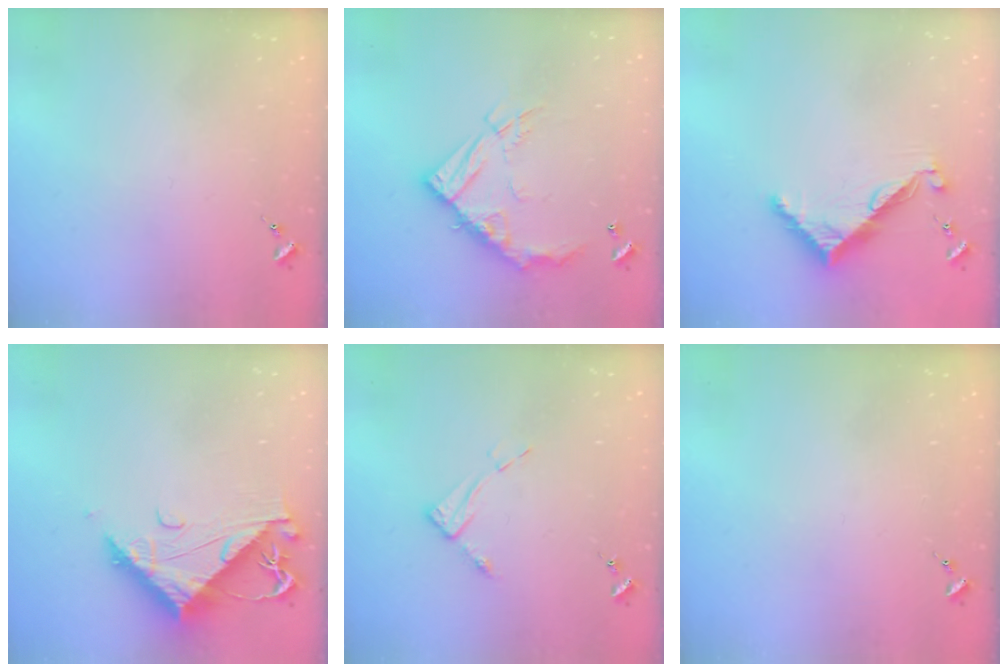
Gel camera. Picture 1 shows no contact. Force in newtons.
{"total": 17.2, "press": 17.1, "slide": 1.7}
{"total": 7.9, "press": 7.9, "slide": 0.1}
{"total": 10.1, "press": 10.0, "slide": 1.0}
{"total": 6.5, "press": 6.5, "slide": 0.5}
{"total": 0.0}